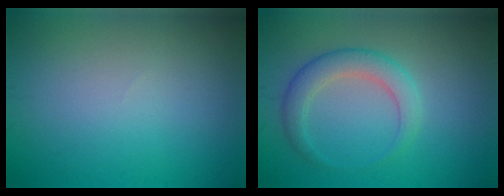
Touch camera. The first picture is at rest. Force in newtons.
{"total": 3.3, "press": 3.3, "slide": 0.3}